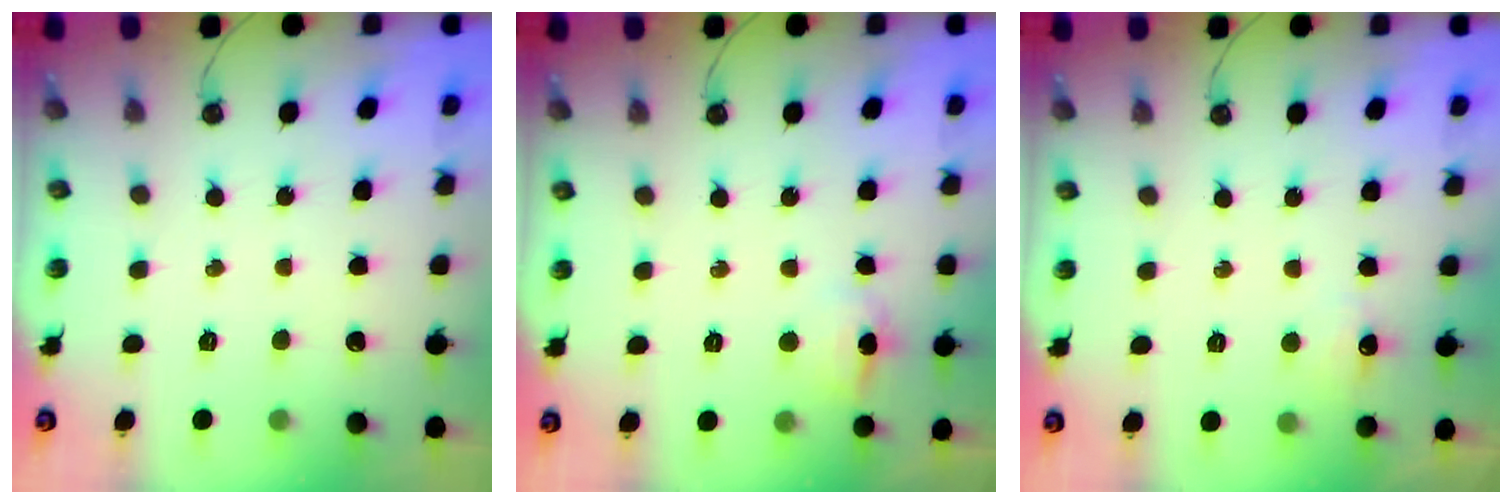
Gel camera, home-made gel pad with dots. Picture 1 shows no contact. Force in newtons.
{"total": 9.1, "press": 5.0, "slide": 7.6}
{"total": 6.6, "press": 6.5, "slide": 0.8}